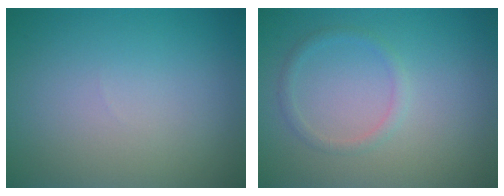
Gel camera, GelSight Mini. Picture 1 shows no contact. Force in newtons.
{"total": 1.2, "press": 1.2, "slide": 0.0}